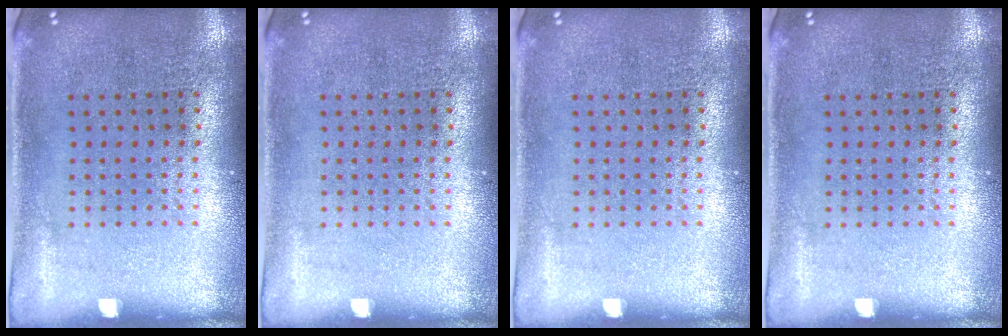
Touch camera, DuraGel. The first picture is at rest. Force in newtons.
{"total": 0.0}
{"total": 0.0}
{"total": 0.0}